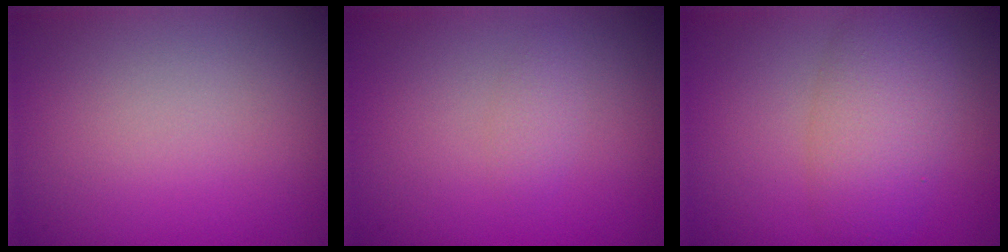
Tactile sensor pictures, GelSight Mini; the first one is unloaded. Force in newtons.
{"total": 1.0, "press": 1.0, "slide": 0.1}
{"total": 4.7, "press": 4.7, "slide": 0.2}